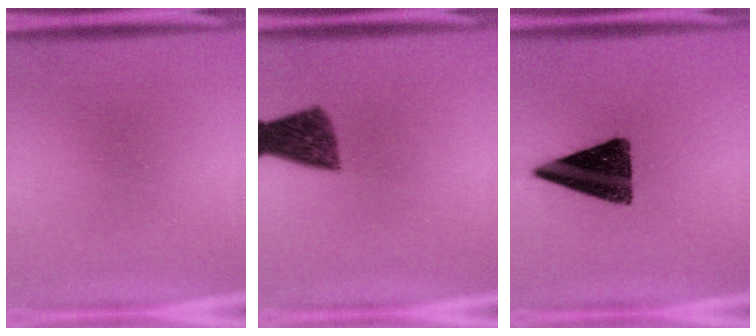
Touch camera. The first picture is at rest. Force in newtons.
{"total": 8.8}
{"total": 13.3}